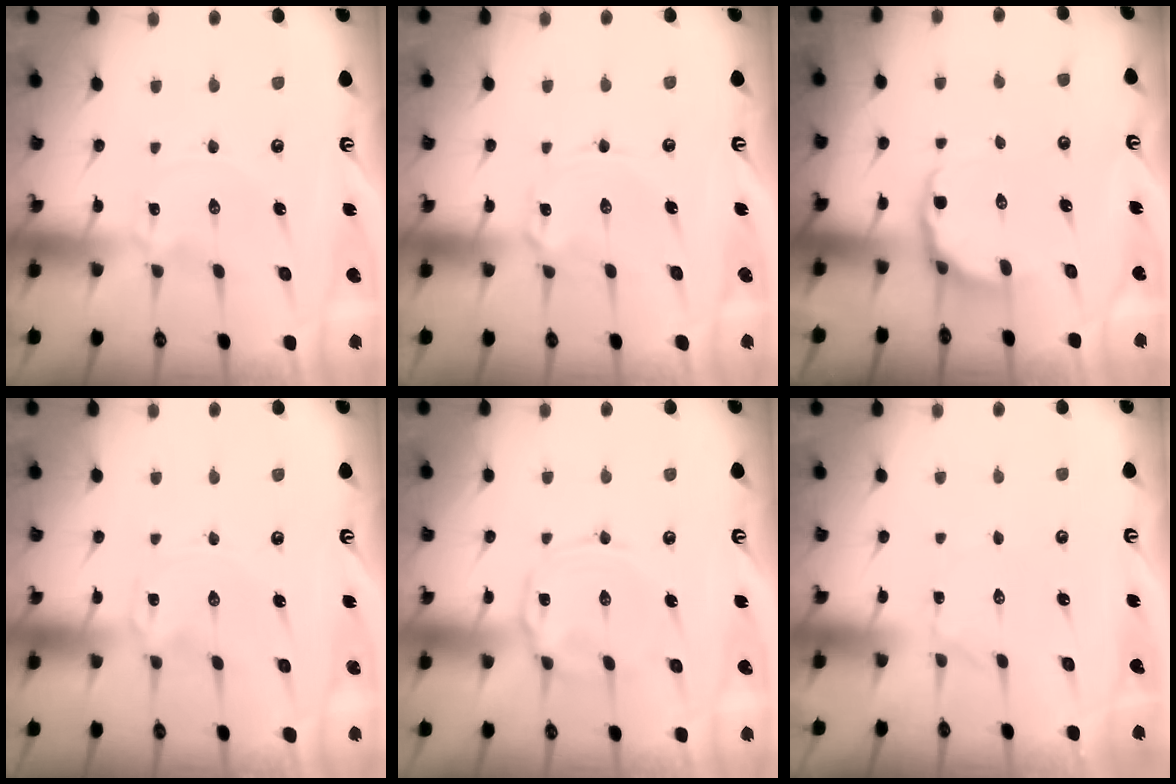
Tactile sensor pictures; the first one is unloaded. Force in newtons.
{"total": 2.6, "press": 2.5, "slide": 0.3}
{"total": 6.6, "press": 6.0, "slide": 2.8}
{"total": 0.0}
{"total": 2.9, "press": 2.8, "slide": 0.4}
{"total": 1.4, "press": 1.4, "slide": 0.3}